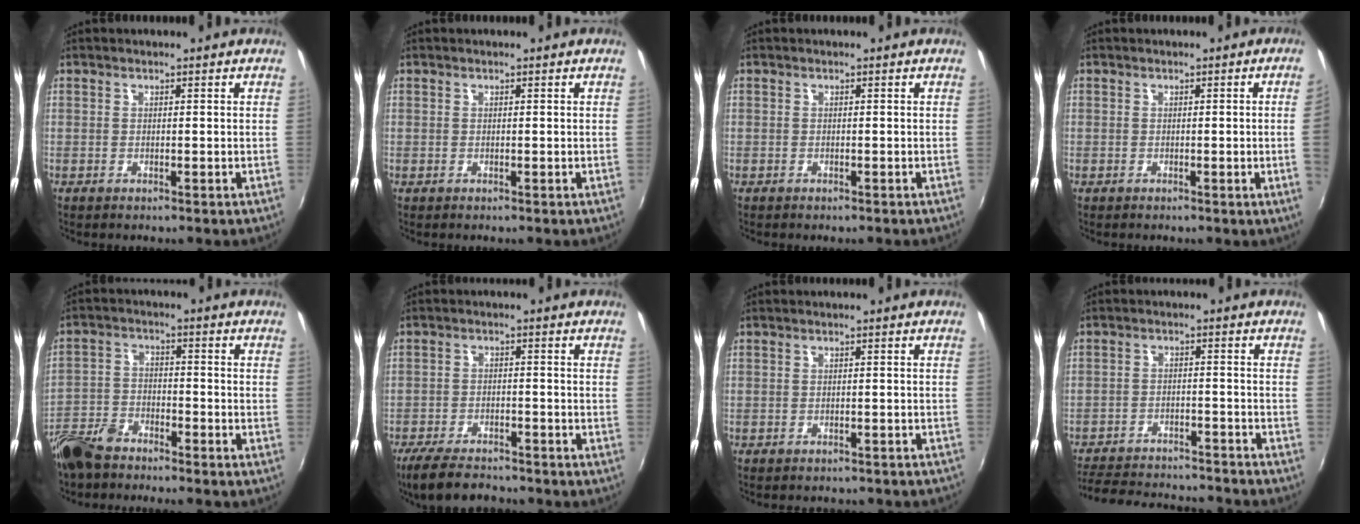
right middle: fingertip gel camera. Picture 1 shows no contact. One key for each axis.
{"total": 0.0}
{"total": 0.7, "fx": -0.5, "fy": 0.5, "fz": 0.0, "tx": -0.002, "ty": -0.002, "tz": -0.009}
{"total": 3.0, "fx": 0.1, "fy": -1.8, "fz": 2.4, "tx": -0.035, "ty": -0.011, "tz": 0.005}
{"total": 9.8, "fx": -7.9, "fy": 3.8, "fz": 4.3, "tx": -0.107, "ty": -0.005, "tz": -0.157}
{"total": 10.3, "fx": -8.8, "fy": 3.1, "fz": 4.4, "tx": -0.114, "ty": -0.023, "tz": -0.148}
{"total": 4.4, "fx": -3.9, "fy": 1.4, "fz": 1.6, "tx": -0.033, "ty": -0.016, "tz": -0.046}
{"total": 19.5, "fx": -17.7, "fy": 3.7, "fz": 7.4, "tx": -0.158, "ty": -0.011, "tz": -0.246}